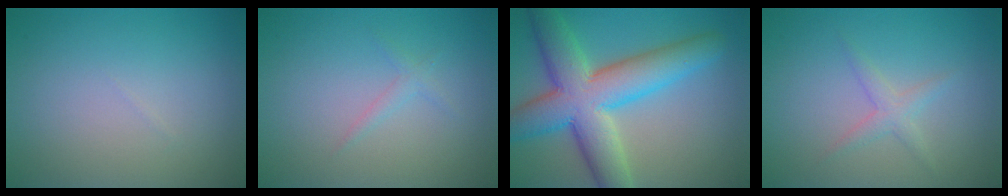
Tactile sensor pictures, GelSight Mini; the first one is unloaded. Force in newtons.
{"total": 1.0, "press": 1.0, "slide": 0.0}
{"total": 10.0, "press": 10.0, "slide": 0.3}
{"total": 1.6, "press": 1.6, "slide": 0.1}